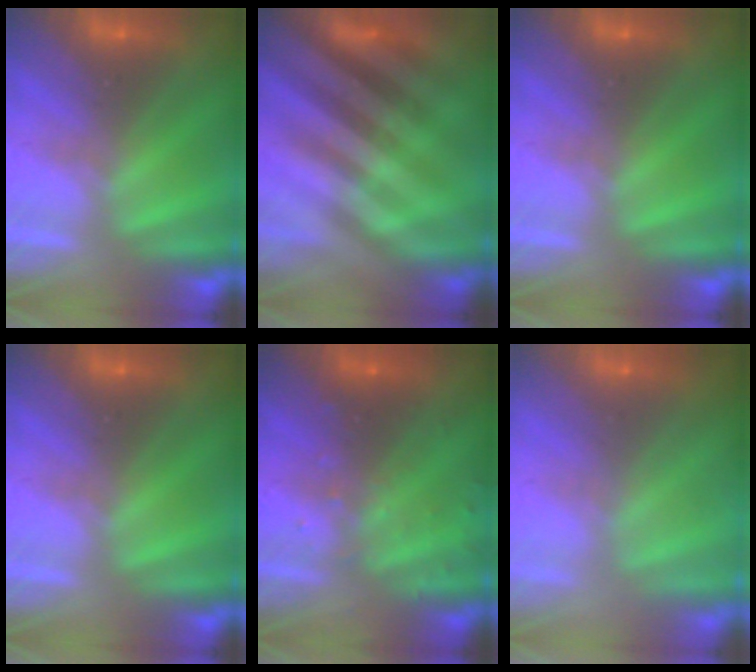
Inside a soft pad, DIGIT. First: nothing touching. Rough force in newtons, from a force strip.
{"total": 2.6}
{"total": 0.0}
{"total": 0.0}
{"total": 3.1}
{"total": 9.6}